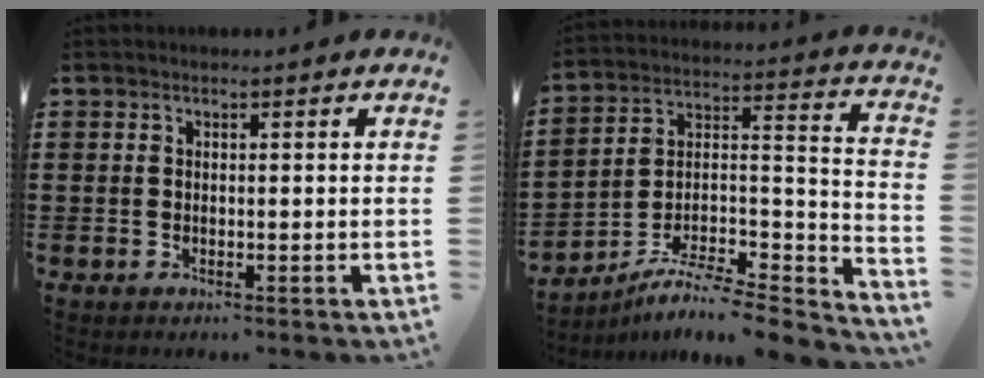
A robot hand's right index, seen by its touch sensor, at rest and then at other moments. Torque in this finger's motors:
{"motor_torque": [0.75, 1.39, -0.03, -0.05]}